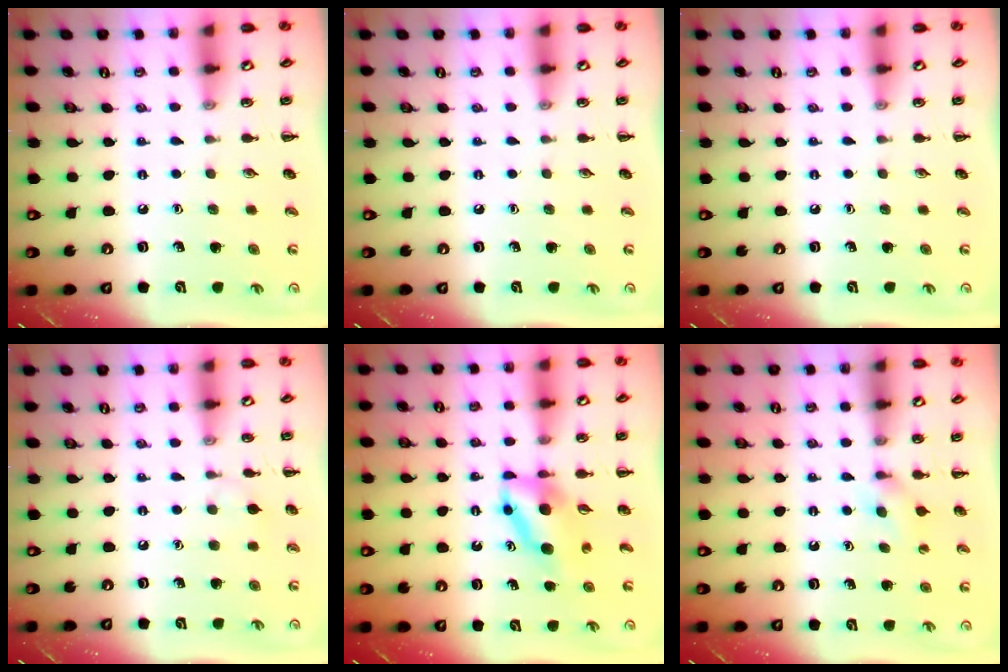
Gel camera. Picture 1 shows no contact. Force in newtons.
{"total": 0.0}
{"total": 0.0}
{"total": 4.5, "press": 4.2, "slide": 1.6}
{"total": 7.6, "press": 7.4, "slide": 1.6}
{"total": 4.5, "press": 4.3, "slide": 1.5}